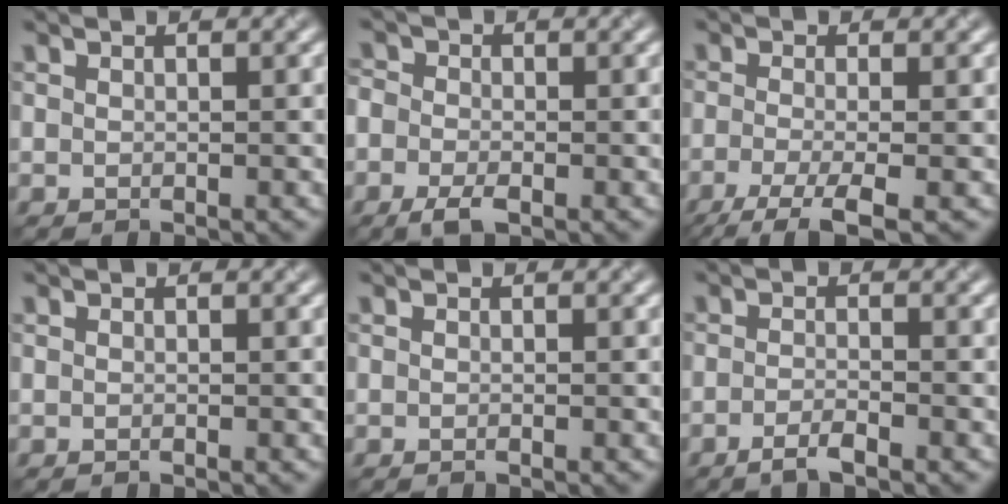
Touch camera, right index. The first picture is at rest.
{"total": 2.9, "force": [-1.5, 1.7, 1.8], "torque": [-0.039, -0.004, -0.038]}
{"total": 4.9, "force": [-2.8, 1.2, 3.8], "torque": [-0.066, -0.007, -0.062]}
{"total": 0.0}
{"total": 0.0}
{"total": 2.0, "force": [-1.3, 0.4, 1.4], "torque": [-0.026, 0.002, -0.031]}